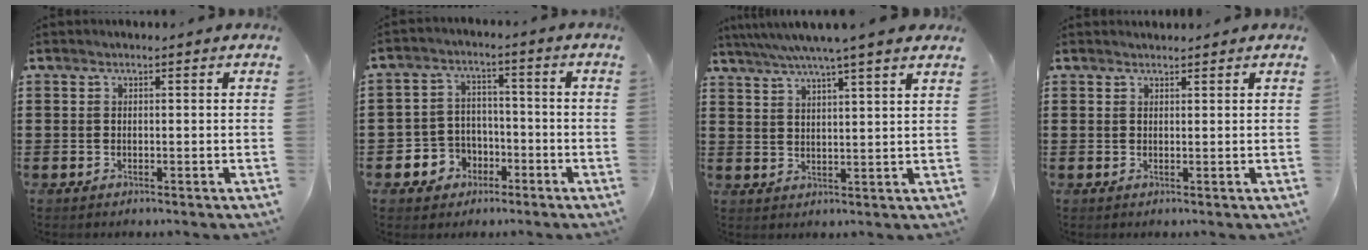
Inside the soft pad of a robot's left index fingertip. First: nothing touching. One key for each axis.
{"total": 5.0, "fx": -2.5, "fy": 4.2, "fz": 0.9, "tx": -0.035, "ty": 0.013, "tz": -0.050}
{"total": 5.4, "fx": 4.4, "fy": -0.6, "fz": 3.1, "tx": -0.072, "ty": -0.016, "tz": 0.075}
{"total": 0.8, "fx": 0.8, "fy": 0.1, "fz": 0.1, "tx": -0.003, "ty": 0.000, "tz": 0.017}